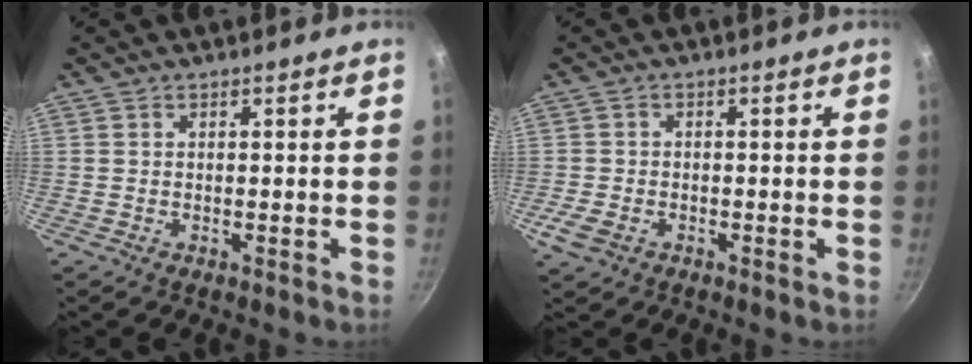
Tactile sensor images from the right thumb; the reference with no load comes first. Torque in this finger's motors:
{"motor_torque": [0.27, -0.02, 0.51, -0.06, 0.02]}